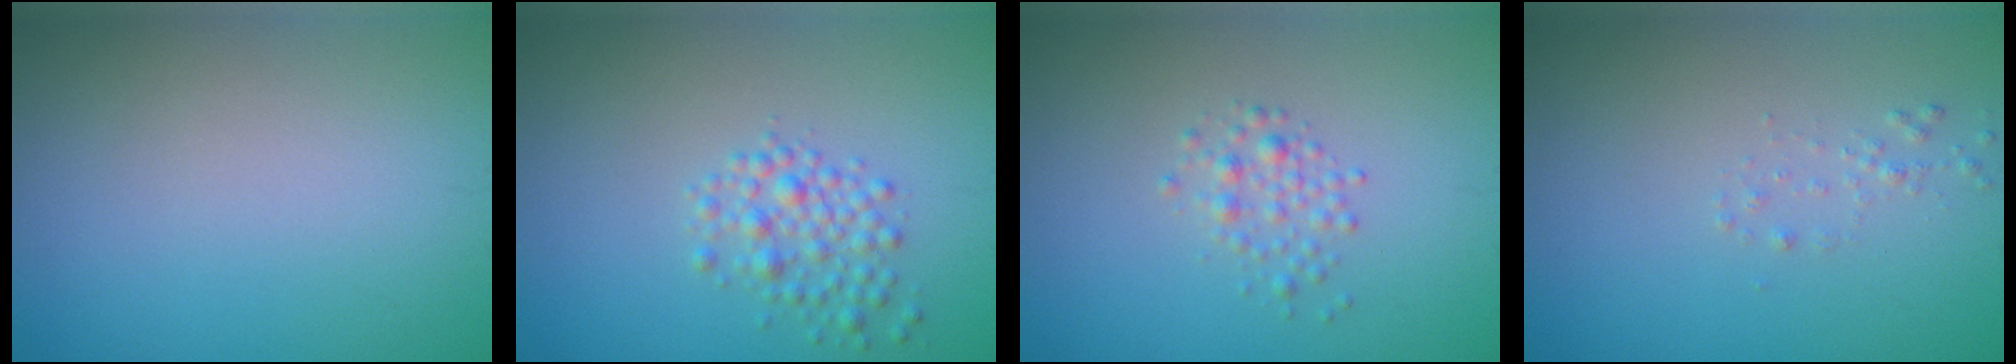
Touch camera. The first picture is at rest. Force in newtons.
{"total": 2.4, "press": 2.4, "slide": 0.1}
{"total": 1.6, "press": 1.6, "slide": 0.0}
{"total": 0.7, "press": 0.7, "slide": 0.0}